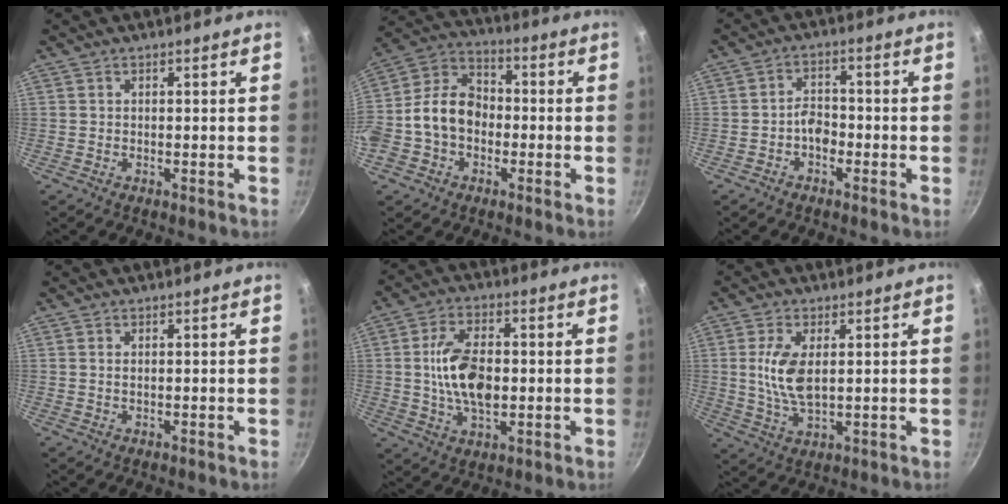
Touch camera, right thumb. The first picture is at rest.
{"total": 14.6, "force": [-2.4, 11.1, 9.2], "torque": [-0.136, 0.048, -0.059]}
{"total": 3.8, "force": [-1.8, 2.6, 2.2], "torque": [-0.018, 0.024, -0.033]}
{"total": 0.8, "force": [0.2, 0.4, 0.6], "torque": [-0.011, 0.000, 0.003]}
{"total": 12.1, "force": [0.0, 6.9, 10.0], "torque": [-0.171, 0.008, -0.003]}
{"total": 8.6, "force": [1.3, 4.3, 7.3], "torque": [-0.143, -0.007, 0.028]}